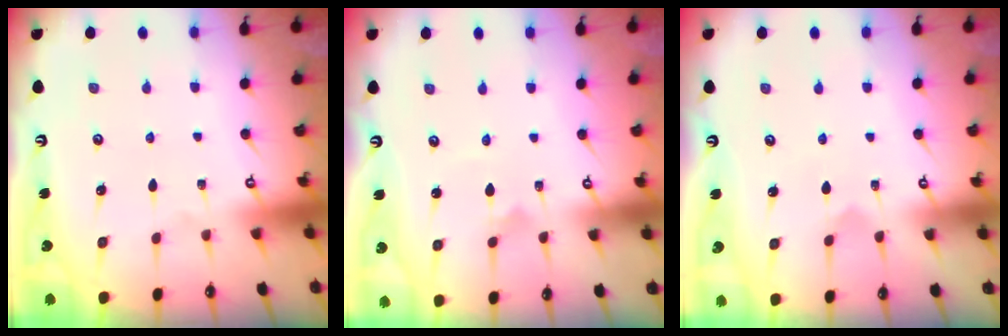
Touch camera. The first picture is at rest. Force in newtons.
{"total": 2.3, "press": 2.3, "slide": 0.1}
{"total": 2.3, "press": 2.3, "slide": 0.2}